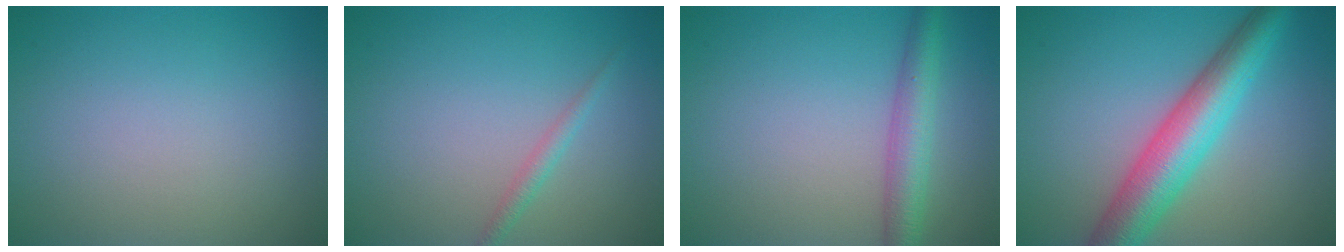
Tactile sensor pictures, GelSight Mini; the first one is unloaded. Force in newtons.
{"total": 1.2, "press": 1.2, "slide": 0.0}
{"total": 3.7, "press": 3.7, "slide": 0.1}
{"total": 7.2, "press": 7.2, "slide": 0.1}